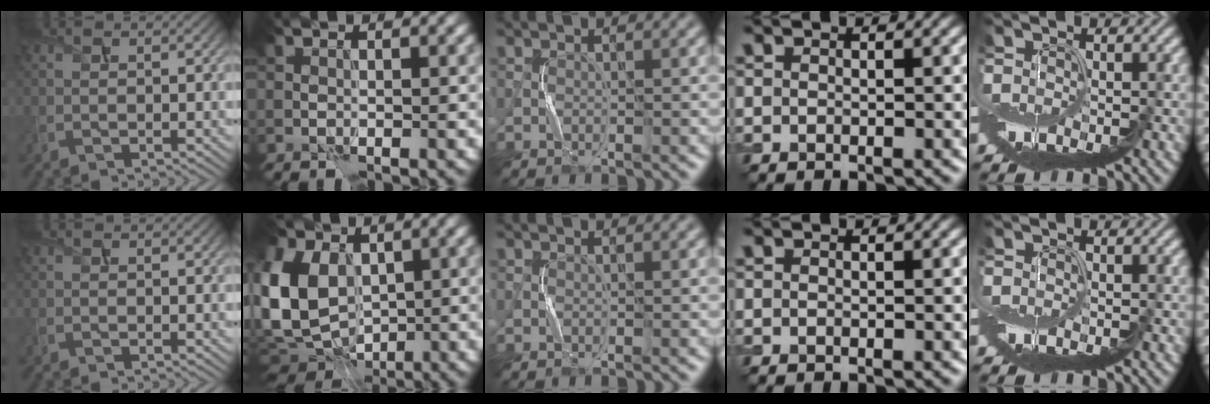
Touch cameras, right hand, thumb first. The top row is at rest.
{"index": {"total": 11.8, "force": [0.4, 8.4, 8.3], "torque": [-0.197, -0.007, -0.002]}}